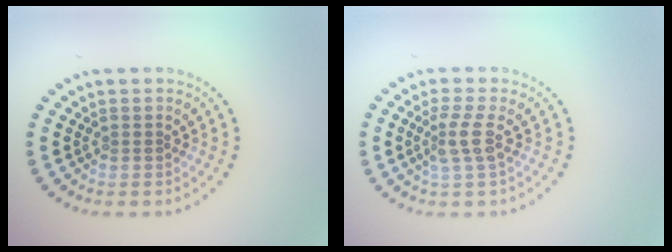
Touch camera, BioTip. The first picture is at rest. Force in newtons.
{"total": 2.3, "press": 1.7, "slide": 1.6}